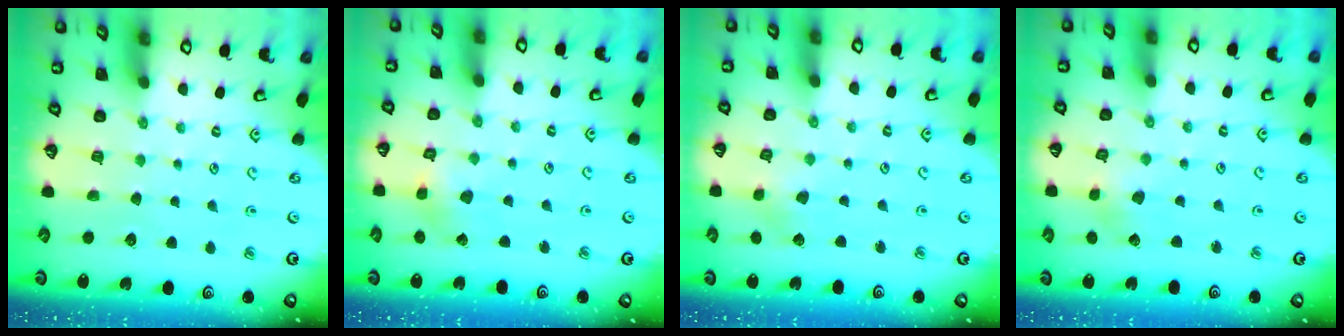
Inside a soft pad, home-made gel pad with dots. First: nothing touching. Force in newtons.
{"total": 3.0, "press": 3.0, "slide": 0.2}
{"total": 2.7, "press": 2.7, "slide": 0.3}
{"total": 2.6, "press": 2.6, "slide": 0.4}